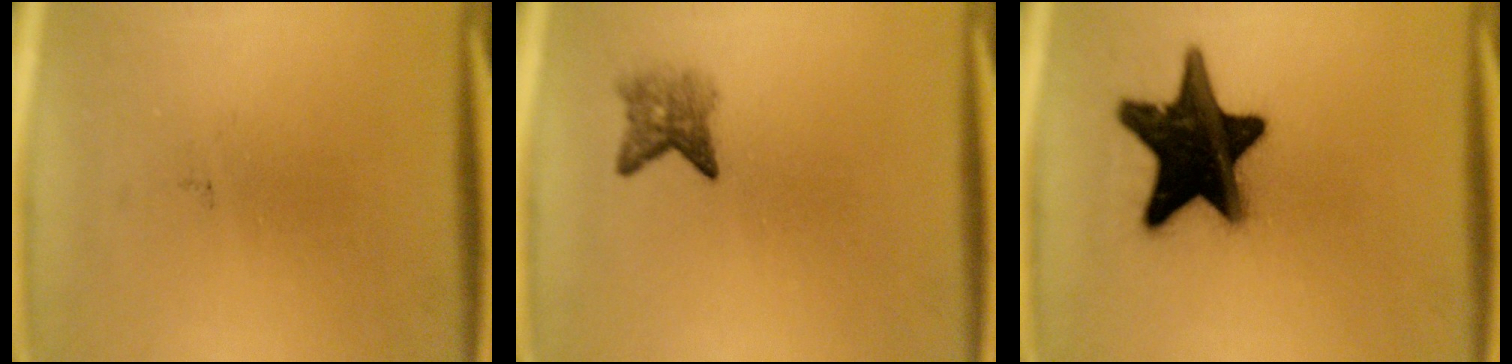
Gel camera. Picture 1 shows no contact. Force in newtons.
{"total": 3.0}
{"total": 19.9}